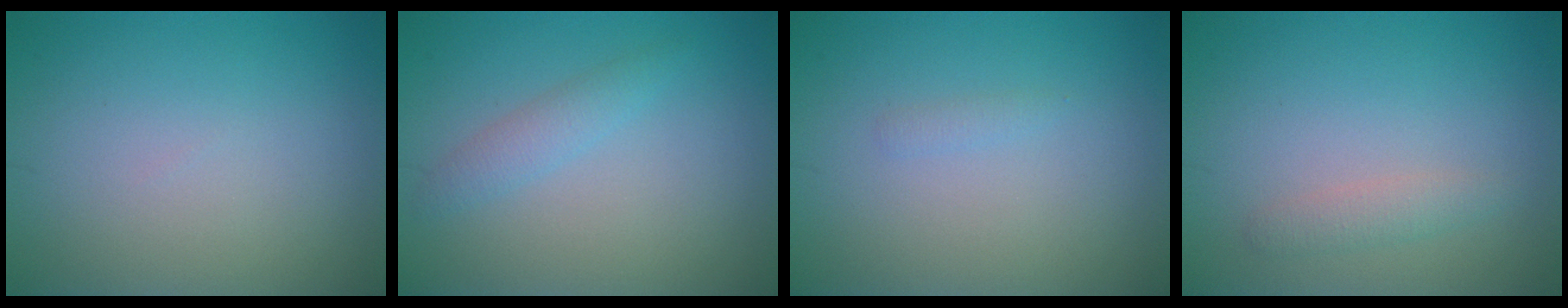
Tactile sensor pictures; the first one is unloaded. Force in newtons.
{"total": 1.7, "press": 1.7, "slide": 0.1}
{"total": 0.6, "press": 0.6, "slide": 0.1}
{"total": 1.4, "press": 1.4, "slide": 0.0}